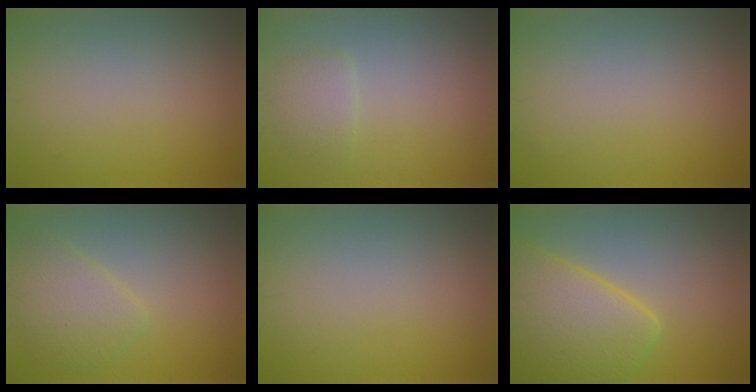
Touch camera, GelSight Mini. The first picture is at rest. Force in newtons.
{"total": 1.7, "press": 1.6, "slide": 0.2}
{"total": 0.0}
{"total": 3.2, "press": 3.1, "slide": 0.2}
{"total": 0.0}
{"total": 8.4, "press": 8.3, "slide": 0.6}